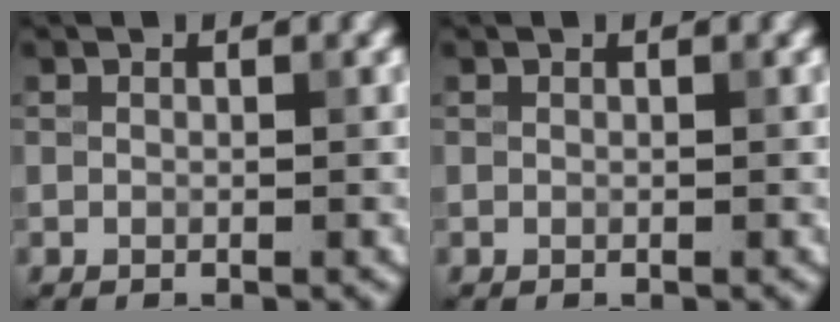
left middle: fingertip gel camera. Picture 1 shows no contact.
{"total": 0.0}